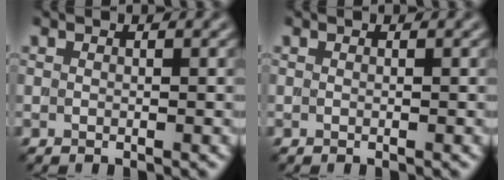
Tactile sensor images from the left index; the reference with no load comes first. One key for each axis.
{"total": 0.0}